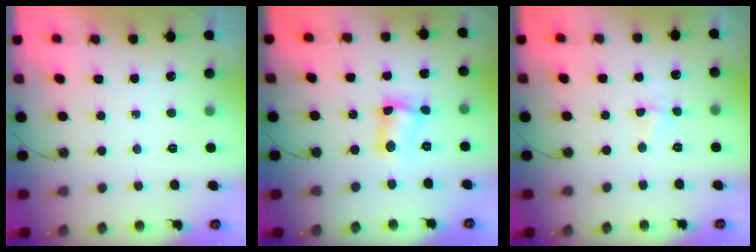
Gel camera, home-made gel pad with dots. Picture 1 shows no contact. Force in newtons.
{"total": 6.6, "press": 6.6, "slide": 0.7}
{"total": 2.8, "press": 1.1, "slide": 2.5}